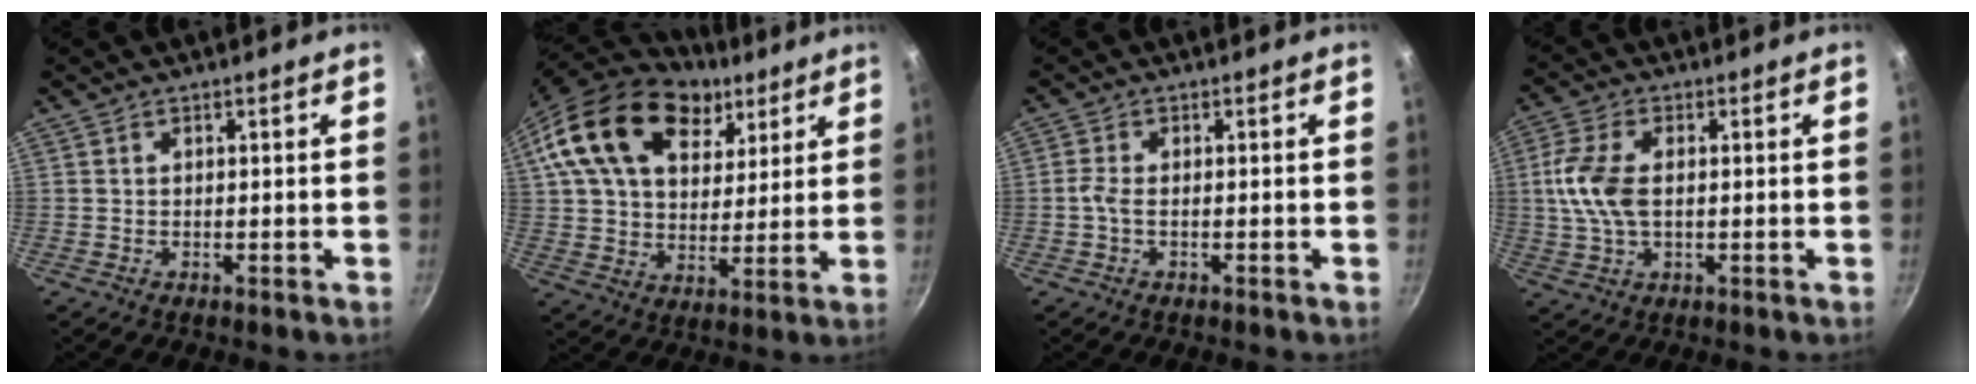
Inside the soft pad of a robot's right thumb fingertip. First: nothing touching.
{"total": 23.8, "force": [12.2, 14.8, 14.0], "torque": [-0.224, -0.018, 0.210]}
{"total": 2.0, "force": [-0.7, 0.8, 1.7], "torque": [-0.049, 0.005, -0.022]}
{"total": 9.1, "force": [0.6, 5.1, 7.6], "torque": [-0.158, 0.008, 0.006]}